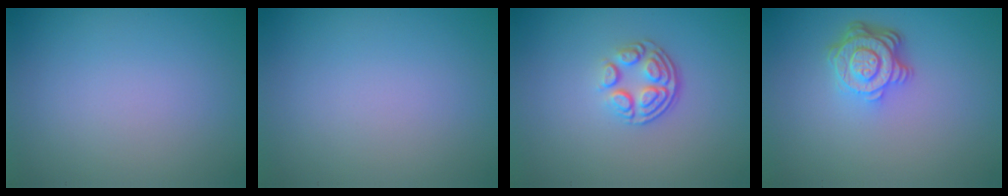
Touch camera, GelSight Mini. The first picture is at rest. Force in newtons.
{"total": 0.0}
{"total": 3.7, "press": 2.5, "slide": 2.7}
{"total": 4.6, "press": 3.4, "slide": 3.0}